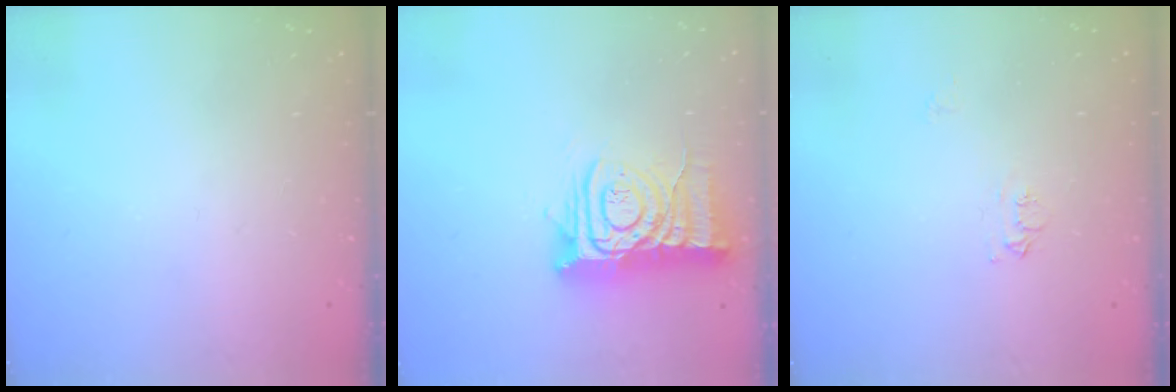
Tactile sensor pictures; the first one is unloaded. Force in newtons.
{"total": 12.8, "press": 12.8, "slide": 1.4}
{"total": 5.5, "press": 5.5, "slide": 0.7}